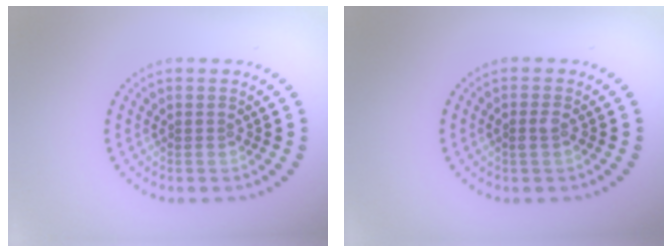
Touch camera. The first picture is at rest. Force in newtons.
{"total": 0.9, "press": 0.9, "slide": 0.2}